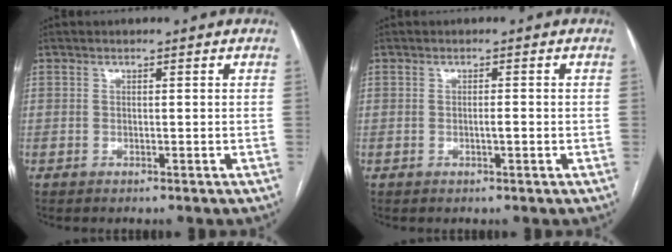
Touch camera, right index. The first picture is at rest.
{"total": 1.2, "force": [-0.4, 0.1, 1.1], "torque": [-0.022, 0.001, -0.006]}